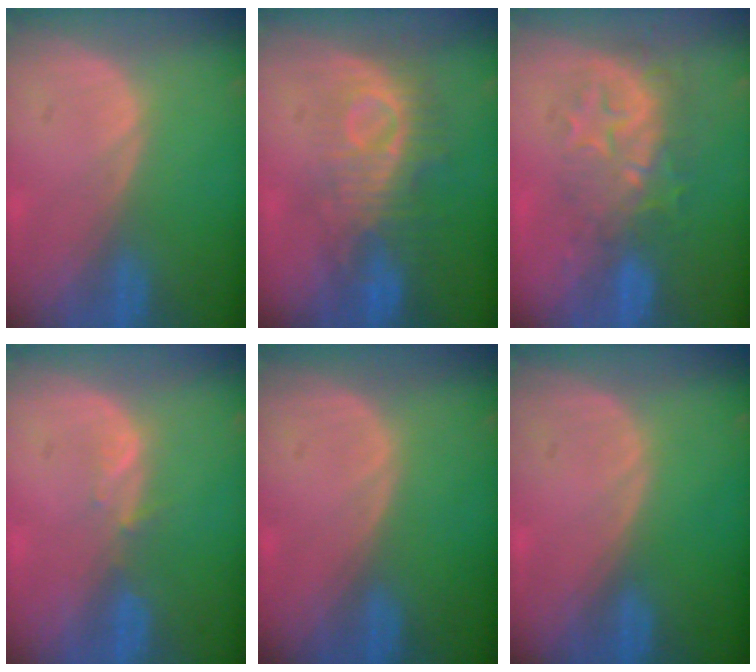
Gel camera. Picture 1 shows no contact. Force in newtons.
{"total": 9.1, "press": 8.3, "slide": 3.7}
{"total": 9.2, "press": 8.1, "slide": 4.5}
{"total": 1.7, "press": 1.5, "slide": 0.8}
{"total": 0.0}
{"total": 0.0}